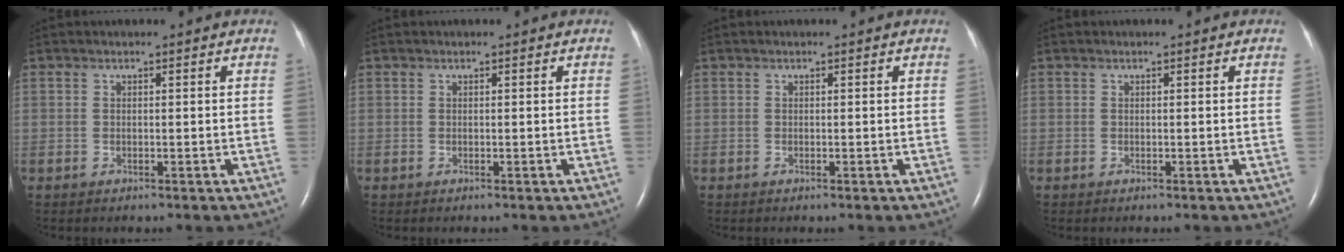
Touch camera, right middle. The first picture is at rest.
{"total": 0.0}
{"total": 0.0}
{"total": 0.0}